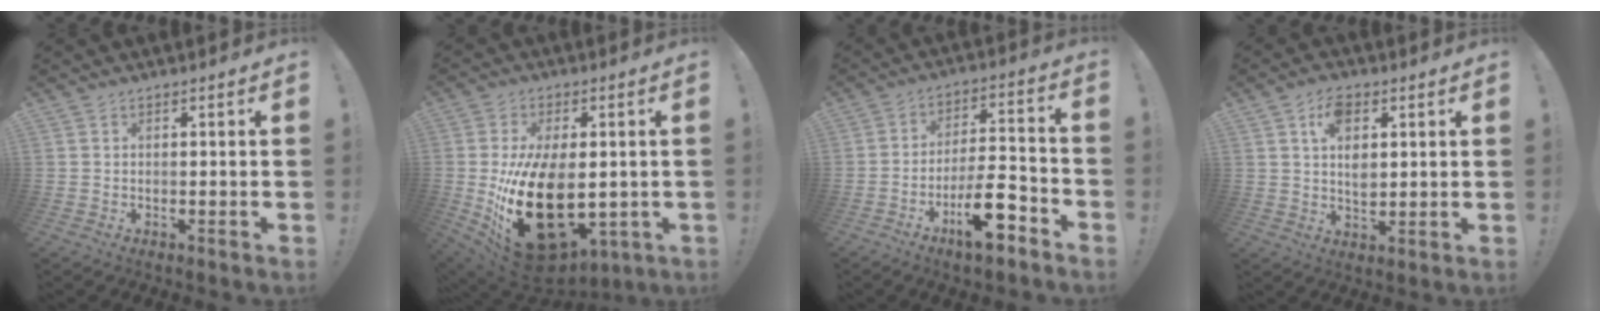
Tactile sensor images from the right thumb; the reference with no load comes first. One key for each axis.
{"total": 27.4, "fx": -3.8, "fy": 15.7, "fz": 22.1, "tx": -0.397, "ty": 0.001, "tz": -0.037}
{"total": 14.7, "fx": -8.2, "fy": 4.7, "fz": 11.3, "tx": -0.171, "ty": 0.056, "tz": -0.129}
{"total": 8.1, "fx": 2.7, "fy": 4.7, "fz": 6.0, "tx": -0.088, "ty": -0.003, "tz": 0.049}